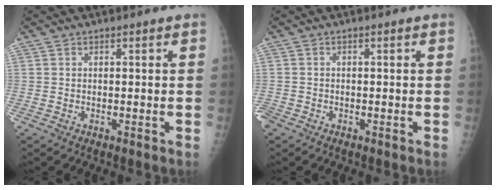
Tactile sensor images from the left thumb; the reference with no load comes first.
{"total": 2.2, "force": [-1.4, 1.5, 0.7], "torque": [-0.018, -0.001, -0.029]}